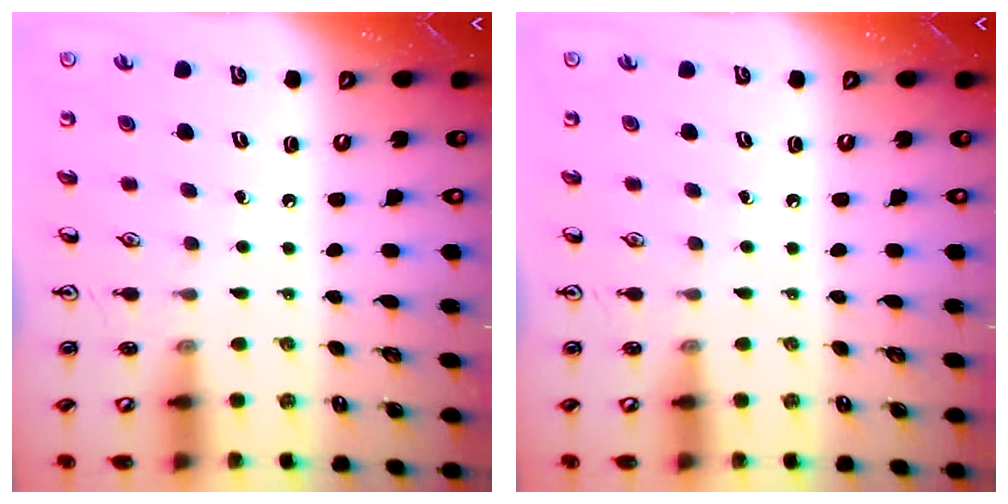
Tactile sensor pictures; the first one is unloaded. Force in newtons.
{"total": 0.0}